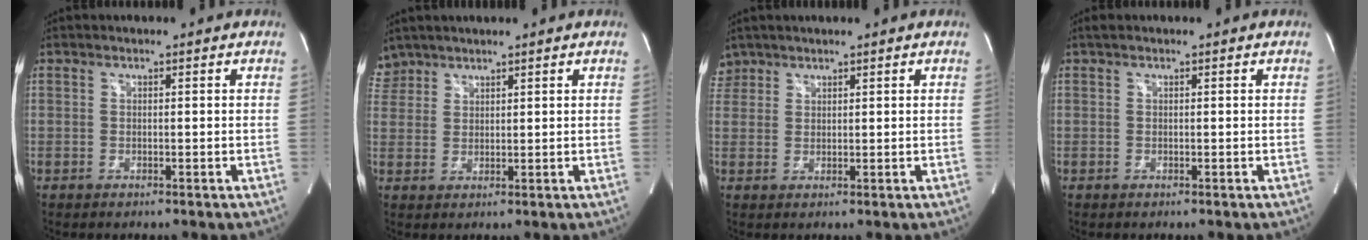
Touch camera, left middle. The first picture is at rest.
{"total": 3.8, "force": [3.3, 1.9, -0.3], "torque": [0.010, 0.013, 0.068]}
{"total": 3.1, "force": [2.5, 1.8, -0.2], "torque": [0.009, 0.011, 0.049]}
{"total": 0.5, "force": [0.4, 0.2, 0.2], "torque": [-0.008, 0.009, 0.007]}